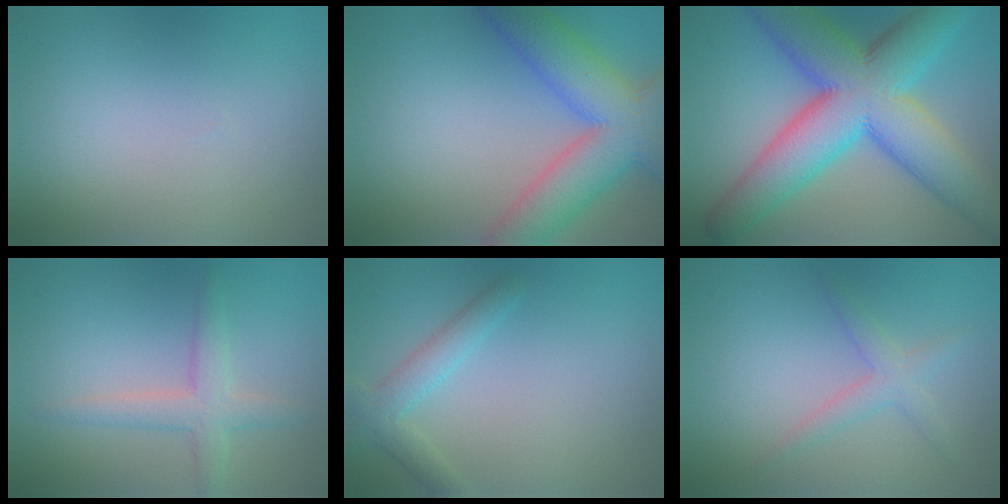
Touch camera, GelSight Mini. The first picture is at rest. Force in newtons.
{"total": 9.6, "press": 9.6, "slide": 0.4}
{"total": 13.8, "press": 13.8, "slide": 0.2}
{"total": 3.0, "press": 3.0, "slide": 0.1}
{"total": 2.8, "press": 2.8, "slide": 0.0}
{"total": 2.1, "press": 2.1, "slide": 0.1}